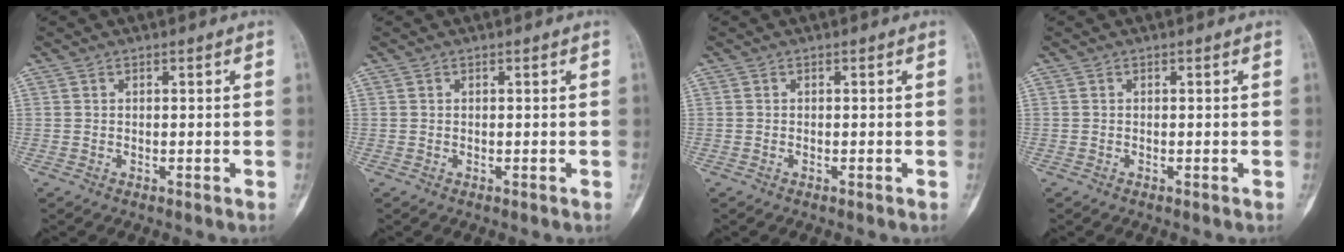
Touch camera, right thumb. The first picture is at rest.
{"total": 0.0}
{"total": 0.0}
{"total": 0.0}